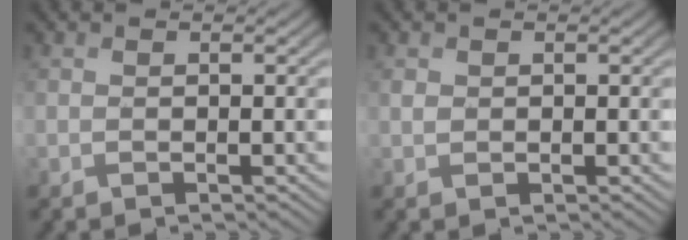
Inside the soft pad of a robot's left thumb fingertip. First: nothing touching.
{"total": 1.0, "force": [0.3, 0.9, 0.4], "torque": [-0.012, -0.002, 0.007]}